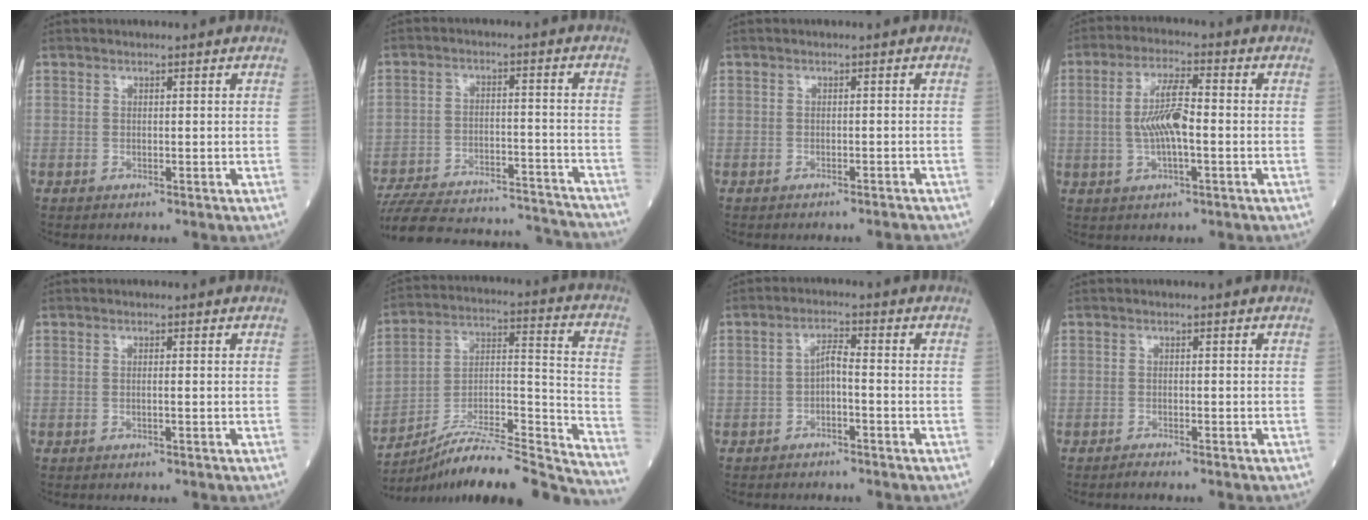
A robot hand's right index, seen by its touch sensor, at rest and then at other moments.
{"total": 24.5, "force": [-23.2, 3.5, 7.1], "torque": [-0.121, -0.013, -0.320]}
{"total": 3.0, "force": [-2.9, 0.2, 0.7], "torque": [-0.007, -0.007, -0.035]}
{"total": 7.2, "force": [-0.5, 1.5, 7.1], "torque": [-0.142, 0.007, -0.011]}
{"total": 0.6, "force": [-0.1, -0.1, 0.6], "torque": [-0.012, 0.000, -0.003]}
{"total": 25.2, "force": [-23.0, 0.6, 10.1], "torque": [-0.118, 0.011, -0.356]}
{"total": 2.5, "force": [-1.1, 0.5, 2.2], "torque": [-0.038, 0.008, -0.020]}
{"total": 1.4, "force": [-1.2, -0.2, 0.6], "torque": [-0.010, 0.000, -0.018]}